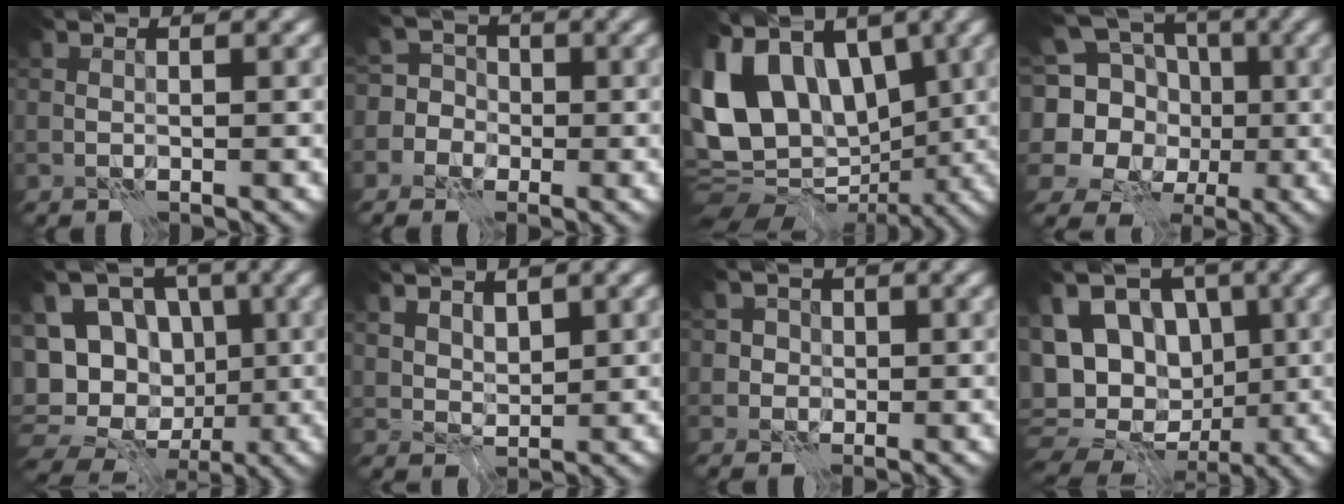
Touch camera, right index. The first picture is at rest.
{"total": 8.2, "force": [-2.0, 7.7, 2.0], "torque": [-0.038, 0.025, -0.080]}
{"total": 13.6, "force": [2.5, 9.9, 9.0], "torque": [-0.193, 0.009, 0.034]}
{"total": 11.5, "force": [0.8, 10.3, 5.1], "torque": [-0.129, 0.021, -0.011]}
{"total": 14.0, "force": [-2.0, 12.0, 7.0], "torque": [-0.122, 0.016, -0.046]}
{"total": 2.9, "force": [1.8, 1.9, 1.3], "torque": [-0.031, -0.014, 0.049]}
{"total": 2.8, "force": [0.4, 2.7, 0.8], "torque": [0.004, 0.005, -0.003]}
{"total": 13.8, "force": [1.1, 11.0, 8.3], "torque": [-0.128, 0.029, -0.007]}